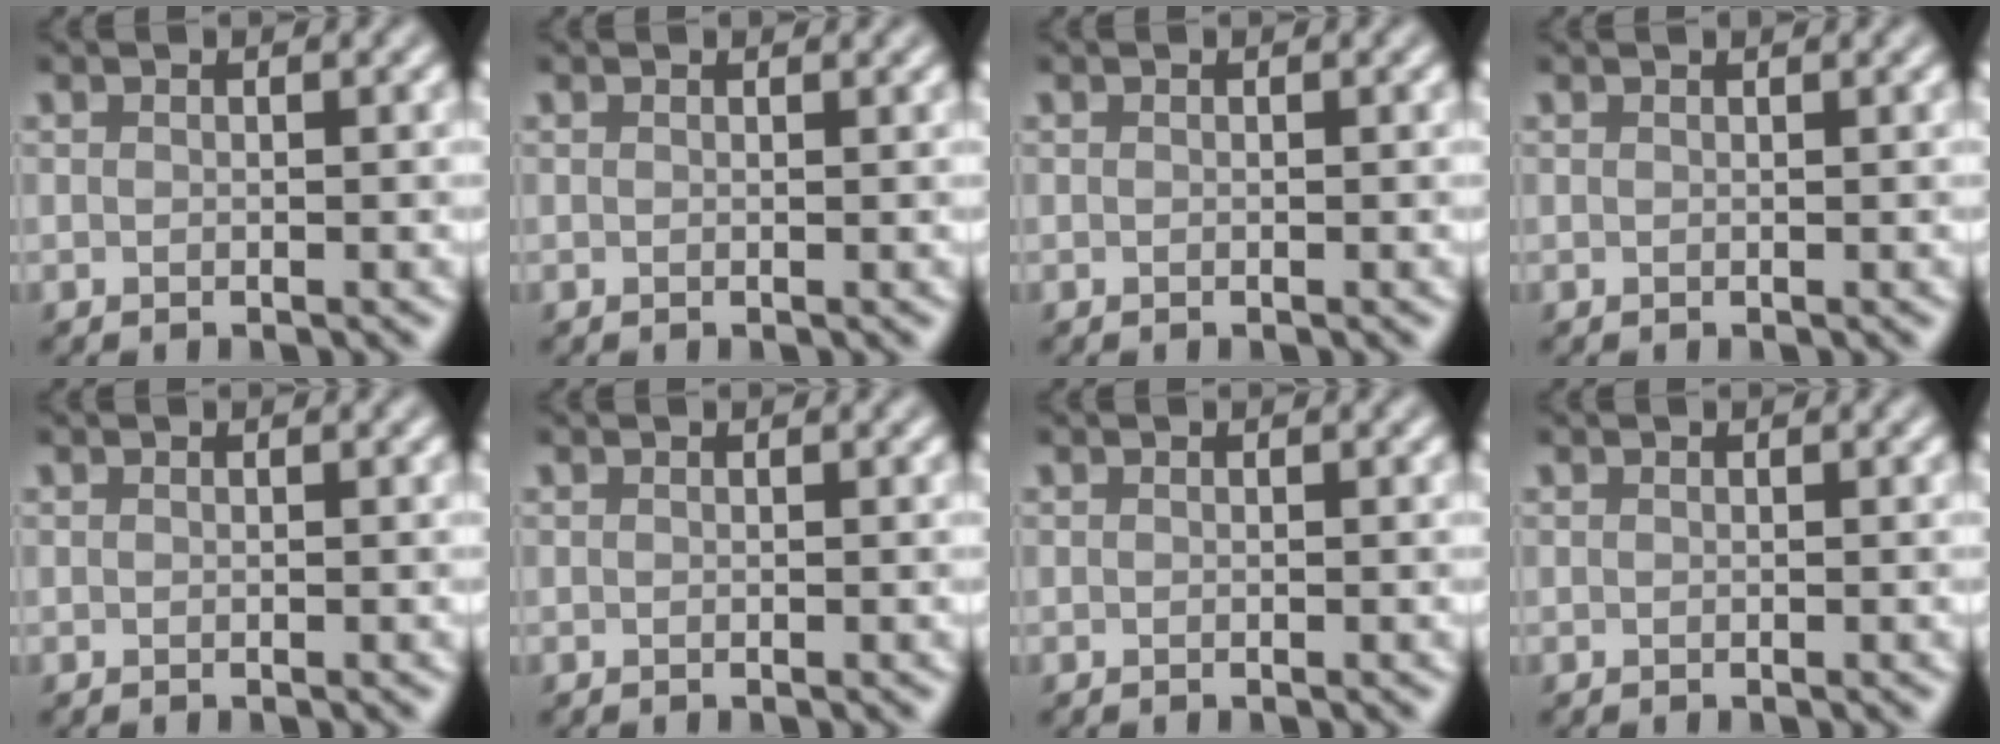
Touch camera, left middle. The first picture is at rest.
{"total": 0.7, "force": [0.6, 0.0, 0.2], "torque": [-0.005, -0.001, 0.006]}
{"total": 0.0}
{"total": 0.9, "force": [0.7, 0.2, 0.5], "torque": [-0.005, -0.001, 0.004]}
{"total": 0.0}
{"total": 0.0}
{"total": 0.0}
{"total": 0.0}